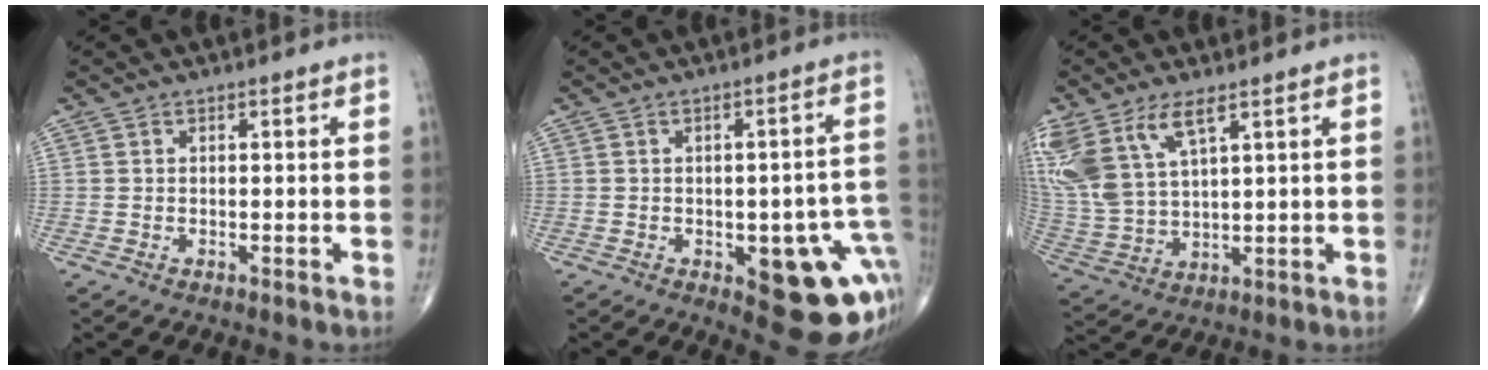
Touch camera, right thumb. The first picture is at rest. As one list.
[{"total": 15.7, "force": [-4.4, 6.3, 13.8], "torque": [-0.114, 0.022, -0.032]}, {"total": 14.9, "force": [7.7, 6.7, 10.8], "torque": [-0.251, -0.021, 0.166]}]